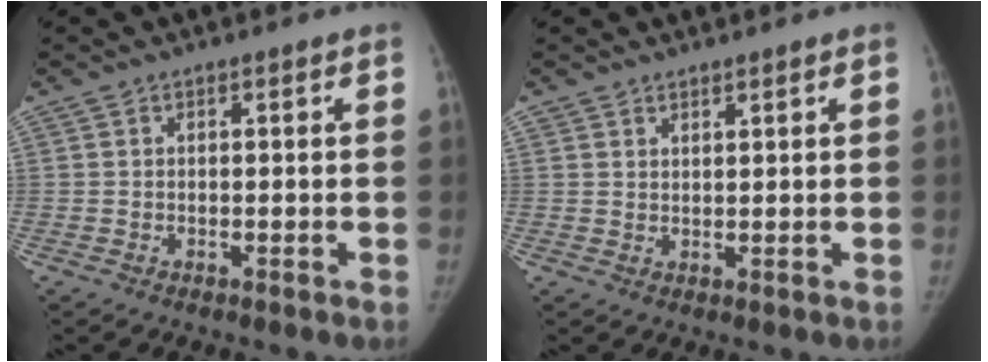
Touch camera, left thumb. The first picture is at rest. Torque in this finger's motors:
{"motor_torque": [-0.20, 0.11, -0.26, 0.13, -0.02]}